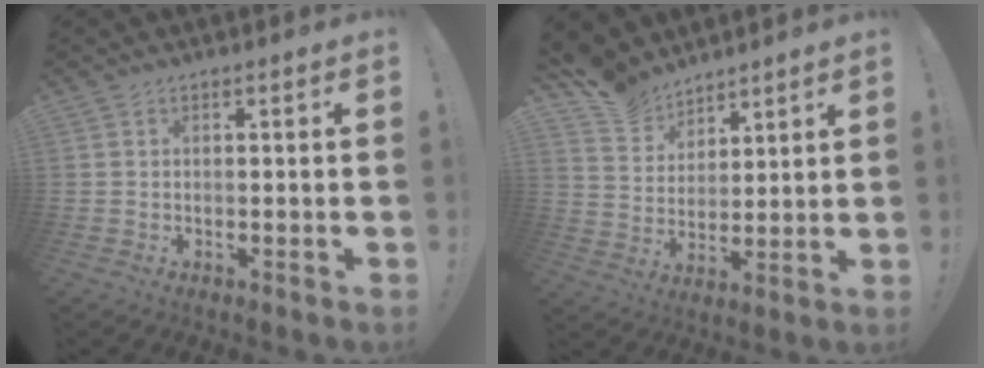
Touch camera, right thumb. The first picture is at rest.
{"total": 10.4, "force": [8.3, 6.0, 1.8], "torque": [-0.040, -0.065, 0.165]}